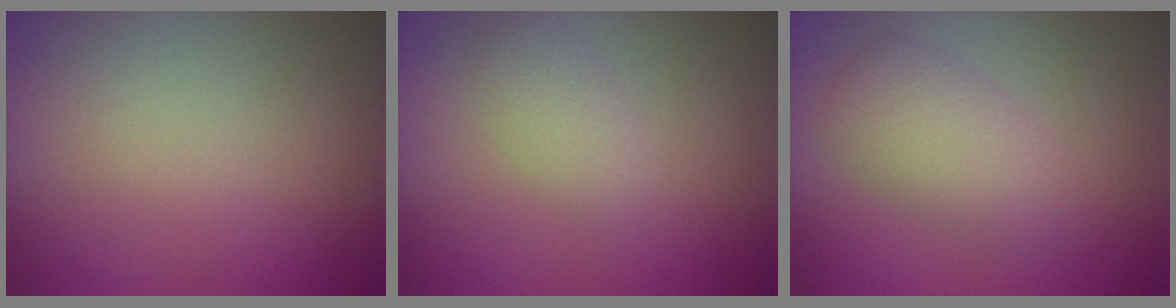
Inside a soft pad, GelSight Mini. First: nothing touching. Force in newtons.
{"total": 1.8, "press": 1.8, "slide": 0.2}
{"total": 3.6, "press": 3.6, "slide": 0.1}